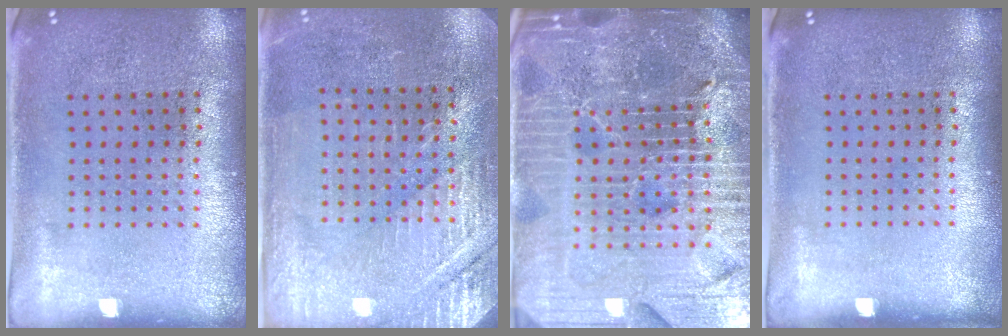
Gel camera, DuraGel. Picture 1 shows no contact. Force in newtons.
{"total": 2.9, "press": 2.9, "slide": 0.3}
{"total": 7.1, "press": 6.2, "slide": 3.6}
{"total": 0.0}